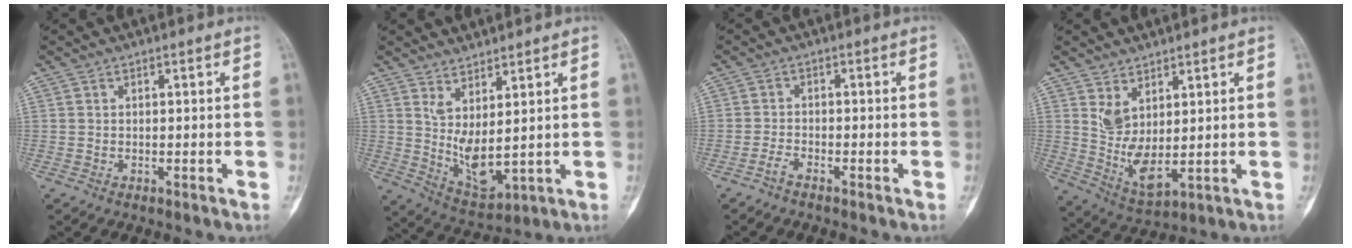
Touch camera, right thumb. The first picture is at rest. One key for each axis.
{"total": 7.7, "fx": 2.6, "fy": 2.6, "fz": 6.7, "tx": -0.124, "ty": -0.045, "tz": 0.067}
{"total": 1.8, "fx": -1.5, "fy": 0.4, "fz": 0.9, "tx": -0.023, "ty": 0.005, "tz": -0.033}
{"total": 7.5, "fx": 2.9, "fy": 3.6, "fz": 5.9, "tx": -0.107, "ty": -0.036, "tz": 0.073}